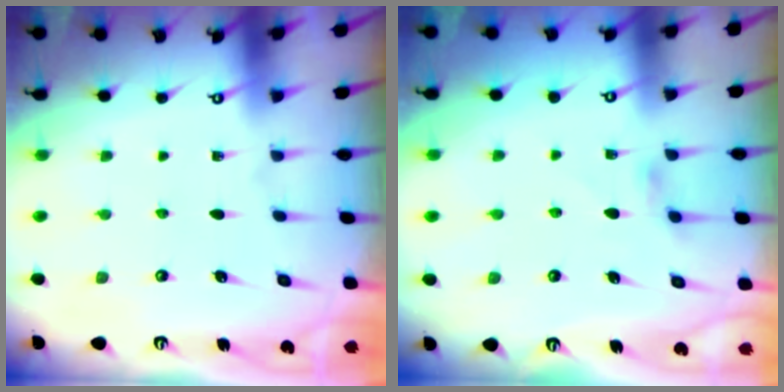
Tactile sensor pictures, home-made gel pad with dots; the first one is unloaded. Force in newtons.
{"total": 1.6, "press": 1.6, "slide": 0.4}